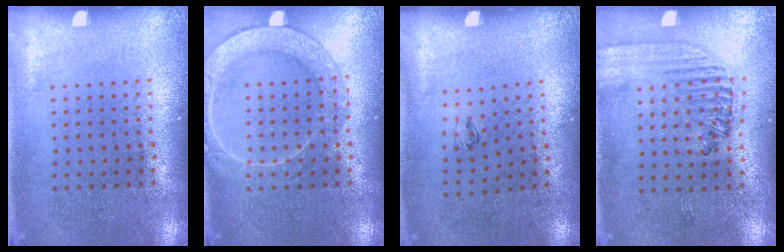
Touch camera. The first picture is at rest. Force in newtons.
{"total": 3.0, "press": 2.9, "slide": 0.5}
{"total": 0.5, "press": 0.2, "slide": 0.5}
{"total": 1.4, "press": 1.2, "slide": 0.6}